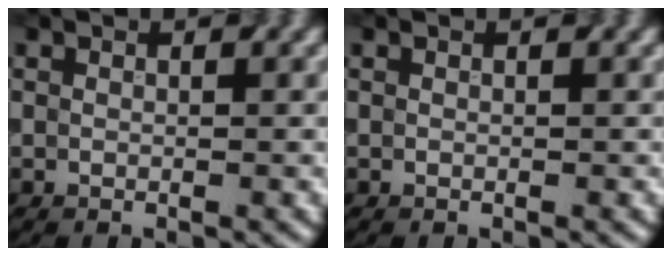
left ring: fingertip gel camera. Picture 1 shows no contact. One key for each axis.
{"total": 0.0}